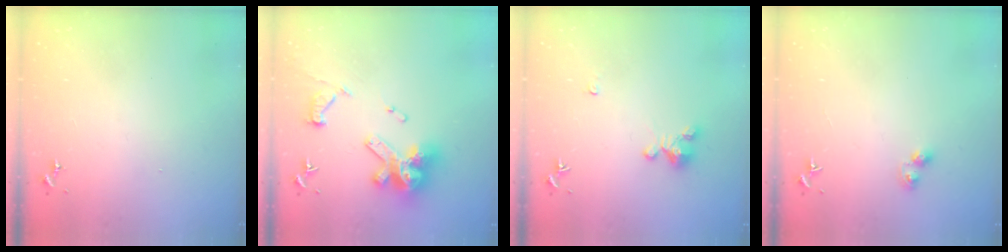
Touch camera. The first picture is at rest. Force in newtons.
{"total": 17.6, "press": 17.5, "slide": 1.6}
{"total": 4.1, "press": 4.1, "slide": 0.4}
{"total": 4.7, "press": 4.7, "slide": 0.4}